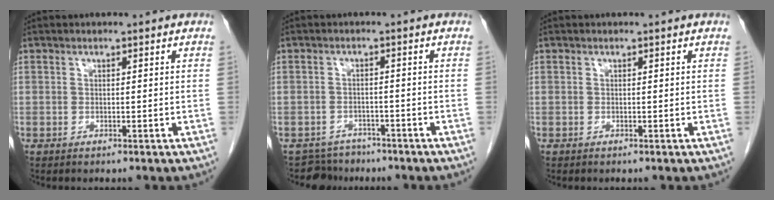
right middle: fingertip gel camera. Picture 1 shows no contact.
{"total": 3.8, "force": [-3.2, 1.9, -0.9], "torque": [0.014, 0.003, -0.054]}
{"total": 0.0}